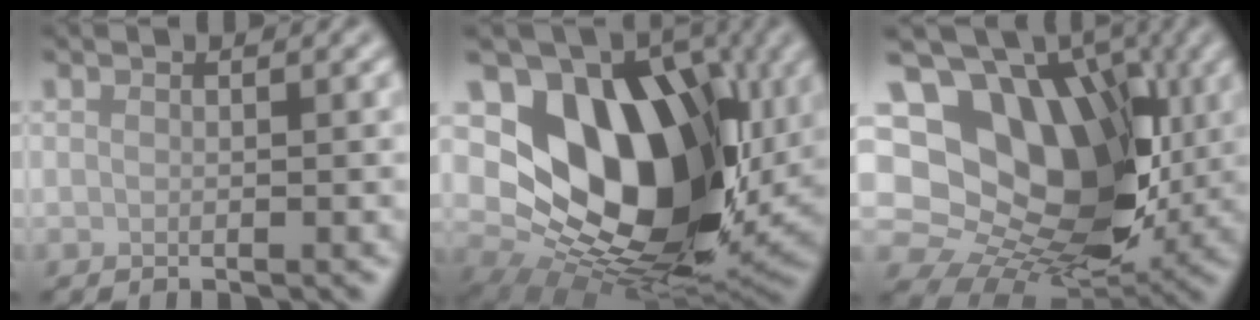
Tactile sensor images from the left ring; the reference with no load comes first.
{"total": 15.8, "force": [3.1, 11.1, 10.8], "torque": [-0.169, -0.013, 0.061]}
{"total": 17.9, "force": [4.3, 13.6, 10.8], "torque": [-0.184, 0.041, 0.084]}